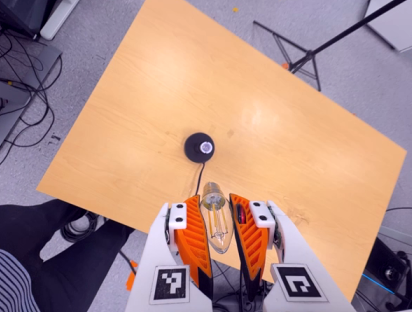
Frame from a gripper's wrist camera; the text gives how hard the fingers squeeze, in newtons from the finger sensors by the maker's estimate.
{"total": 20.6, "left": 22.8, "right": 18.4}